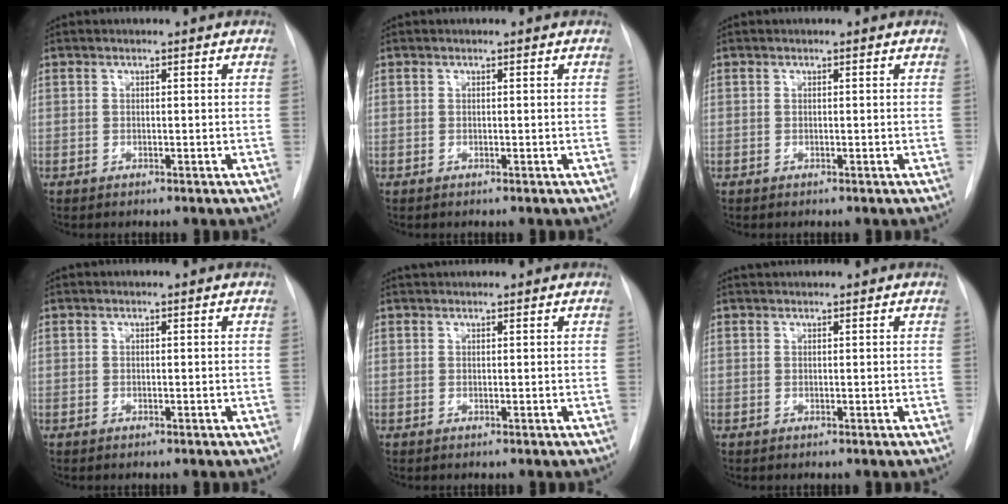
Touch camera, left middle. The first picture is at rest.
{"total": 0.0}
{"total": 0.0}
{"total": 0.0}
{"total": 1.8, "force": [1.7, 0.2, 0.5], "torque": [-0.010, 0.024, 0.032]}
{"total": 1.3, "force": [1.3, 0.0, 0.3], "torque": [-0.008, 0.019, 0.027]}